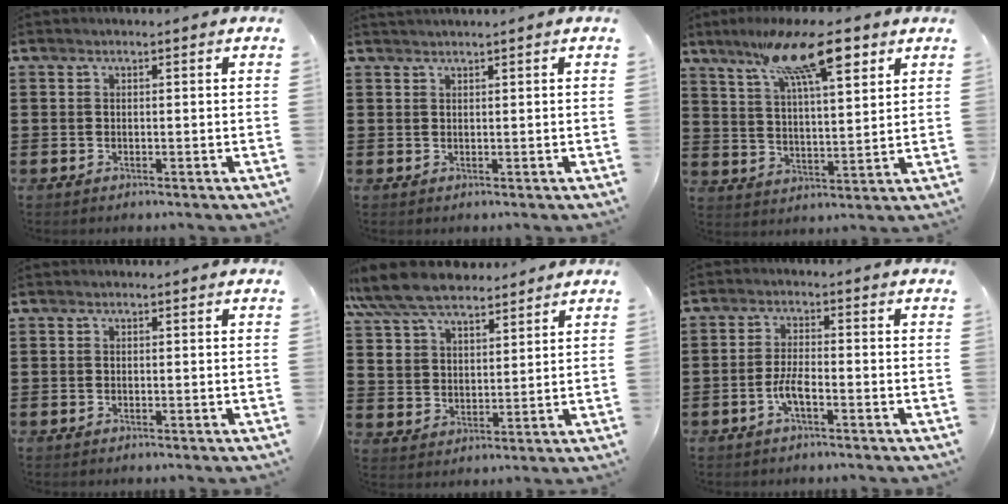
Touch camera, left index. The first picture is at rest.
{"total": 0.7, "force": [0.7, -0.1, 0.1], "torque": [-0.003, -0.002, 0.015]}
{"total": 15.4, "force": [9.7, 4.4, 11.2], "torque": [-0.202, -0.019, 0.161]}
{"total": 0.0}
{"total": 8.8, "force": [7.7, 3.0, 3.0], "torque": [-0.089, -0.014, 0.143]}
{"total": 3.8, "force": [-1.8, 1.1, 3.2], "torque": [-0.075, -0.001, -0.038]}